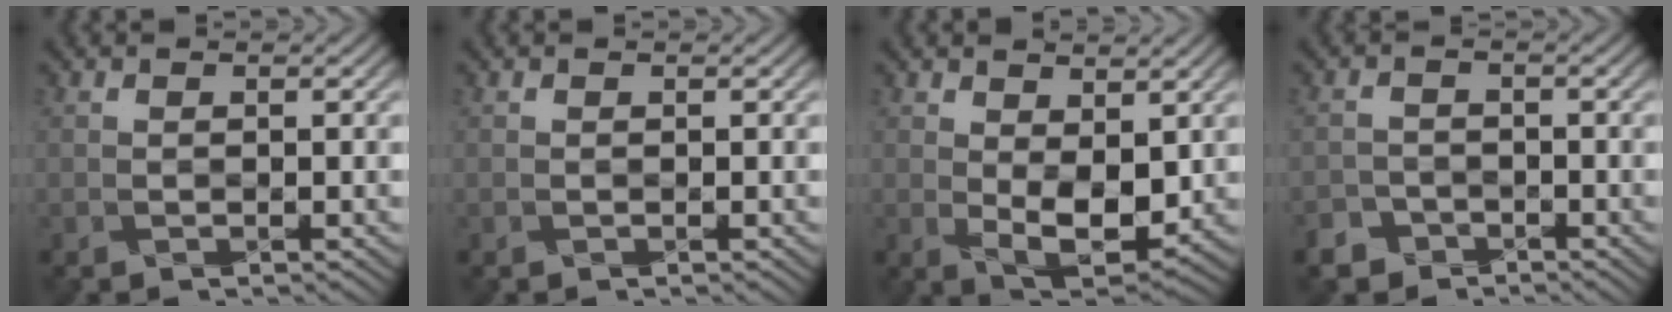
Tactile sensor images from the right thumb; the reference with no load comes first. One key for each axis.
{"total": 0.0}
{"total": 5.4, "fx": 0.9, "fy": 2.9, "fz": 4.5, "tx": -0.089, "ty": -0.015, "tz": 0.028}
{"total": 2.7, "fx": -2.4, "fy": 0.9, "fz": -0.9, "tx": 0.014, "ty": -0.008, "tz": -0.044}